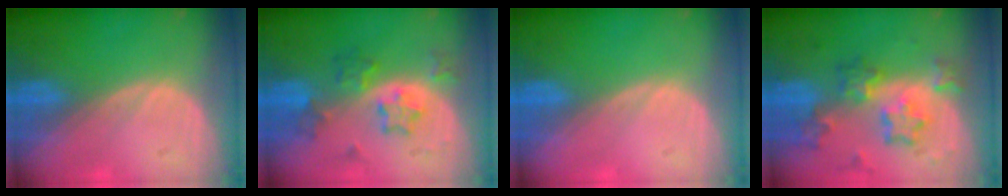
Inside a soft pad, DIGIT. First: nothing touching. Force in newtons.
{"total": 5.8, "press": 5.7, "slide": 1.4}
{"total": 0.0}
{"total": 8.5, "press": 7.5, "slide": 4.1}